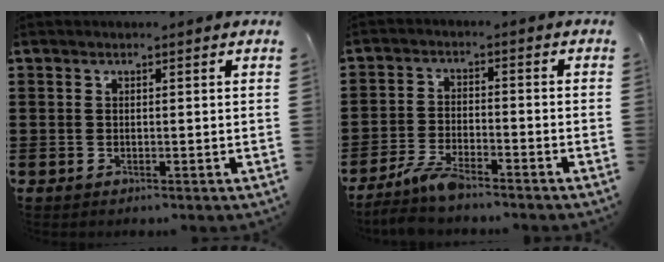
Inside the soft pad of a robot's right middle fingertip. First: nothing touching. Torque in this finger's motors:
{"motor_torque": [2.14, 0.00, 0.07, 0.08]}